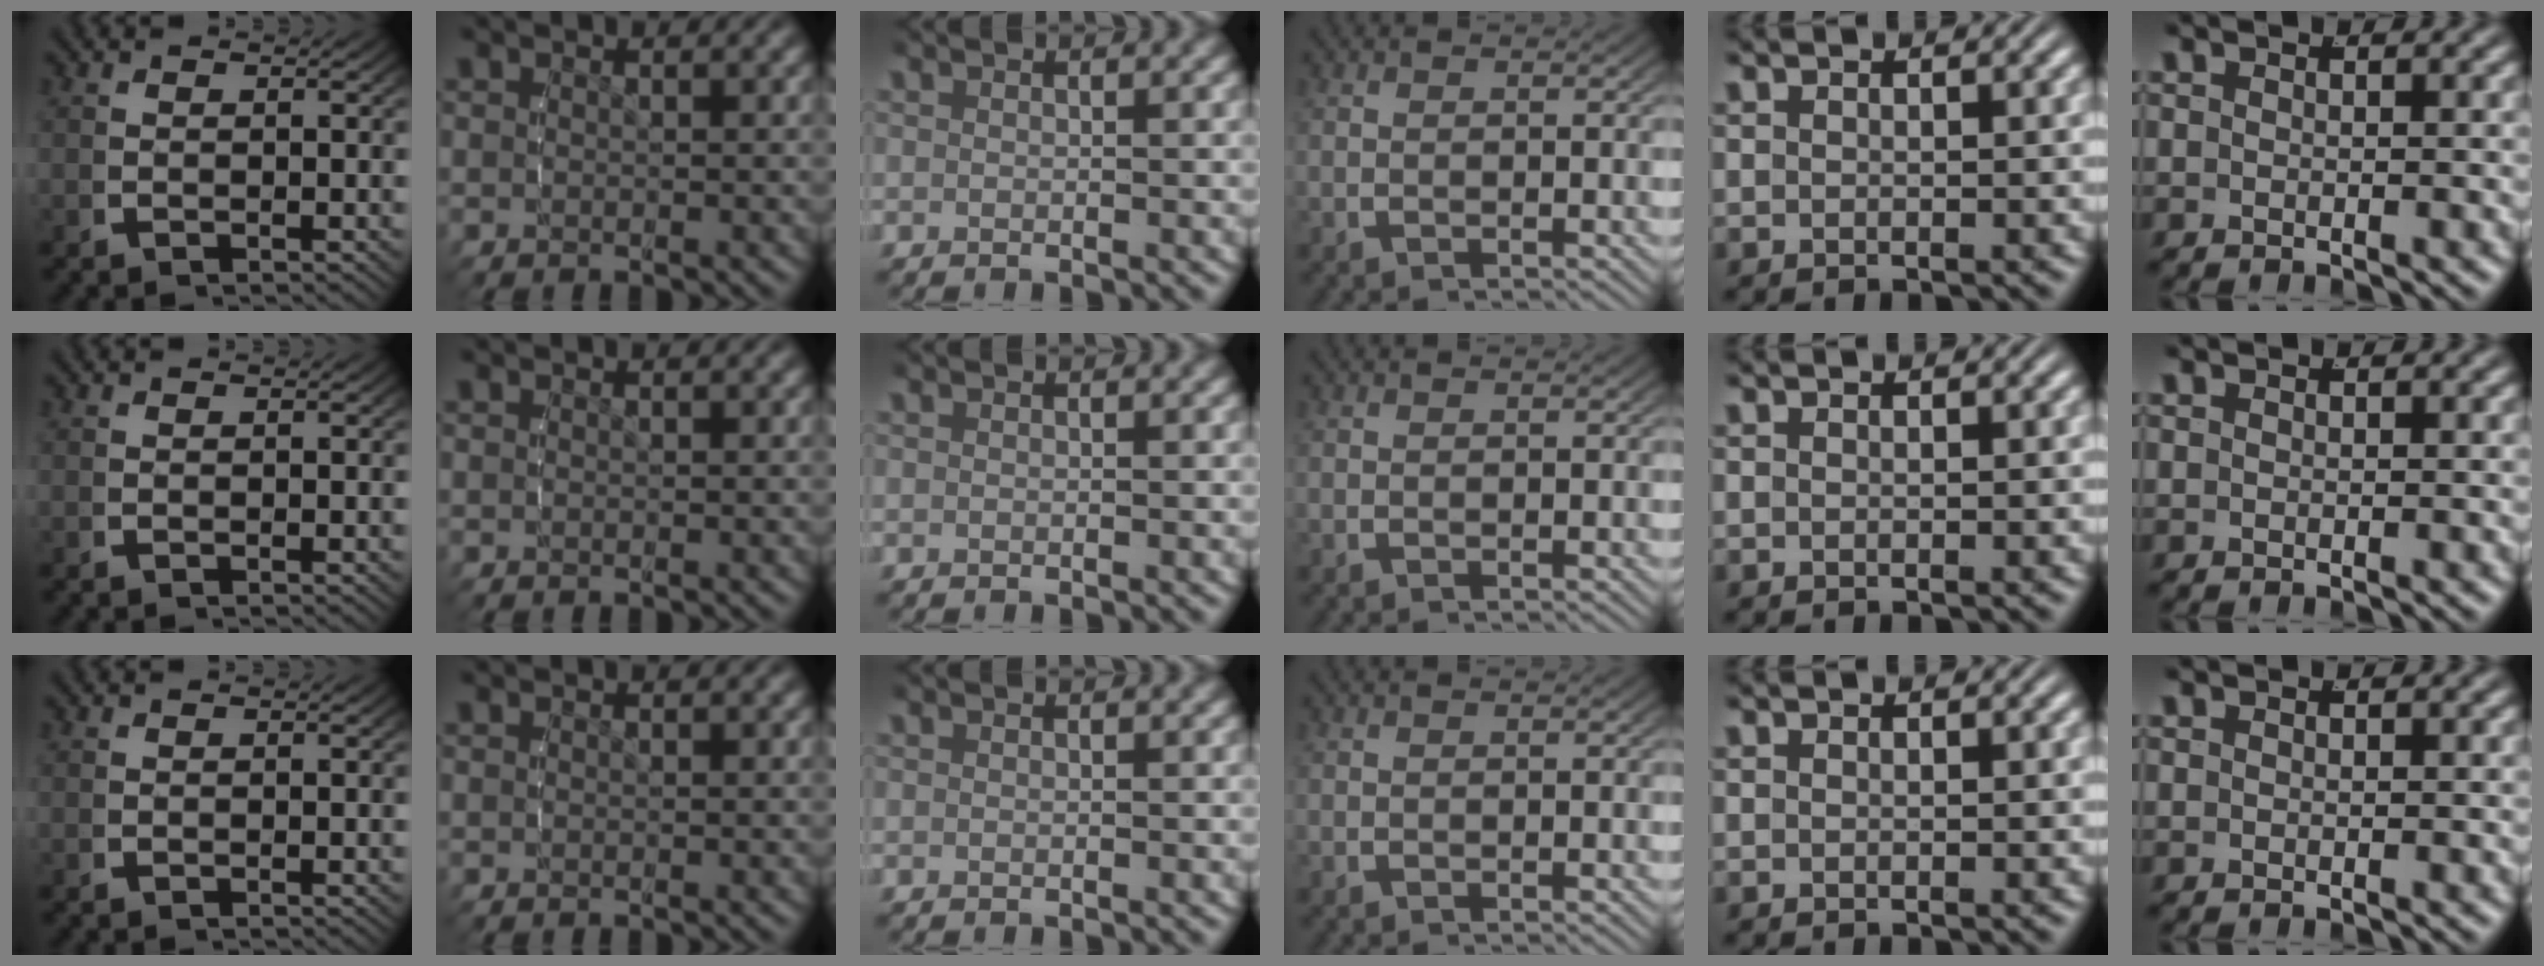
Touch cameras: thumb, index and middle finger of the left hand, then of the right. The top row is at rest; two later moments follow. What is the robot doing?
{"motion": "lift_and_place", "object": "cubes"}